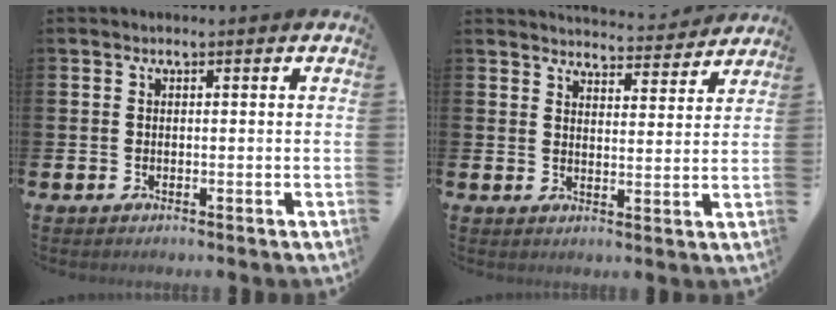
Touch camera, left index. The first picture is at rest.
{"total": 4.7, "force": [4.6, 0.3, 0.1], "torque": [-0.006, -0.036, 0.080]}